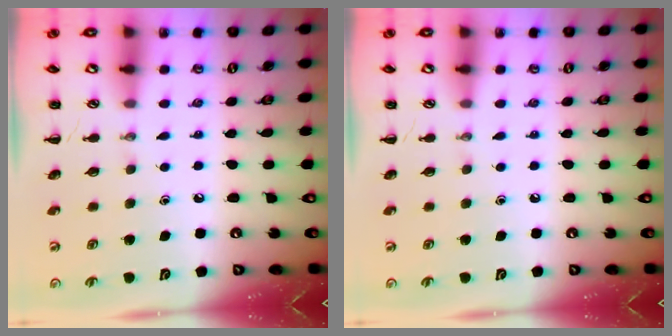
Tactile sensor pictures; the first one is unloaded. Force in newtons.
{"total": 0.0}